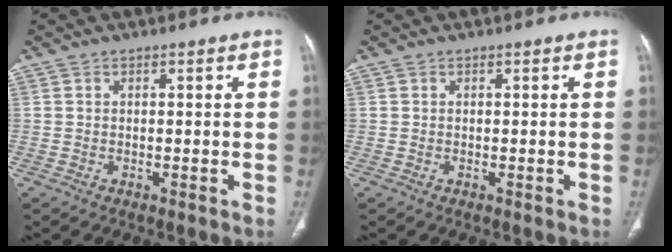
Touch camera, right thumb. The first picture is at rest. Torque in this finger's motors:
{"motor_torque": [0.06, 0.06, -0.03, 0.01, 0.01]}